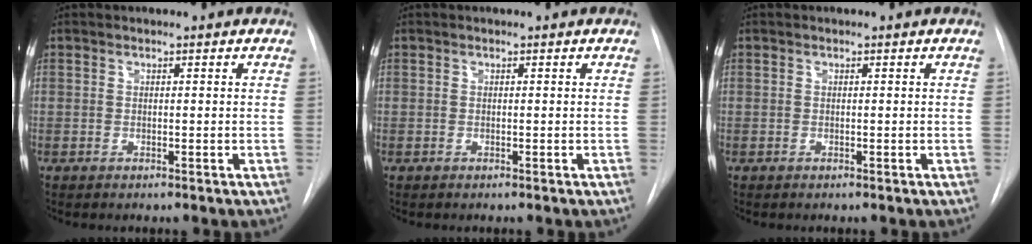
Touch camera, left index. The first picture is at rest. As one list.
[{"total": 0.0}, {"total": 0.0}]